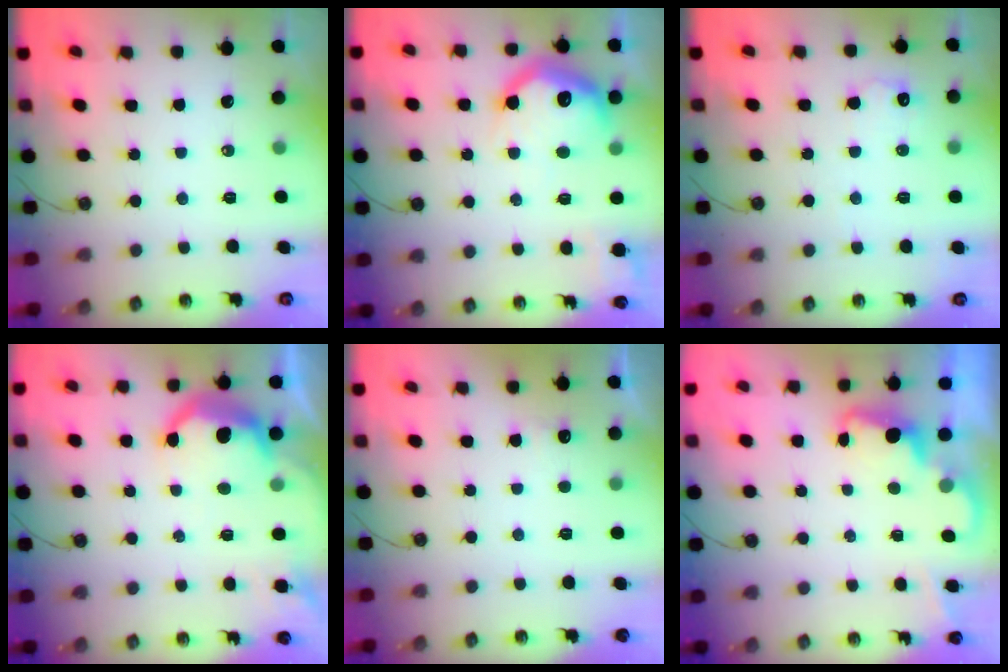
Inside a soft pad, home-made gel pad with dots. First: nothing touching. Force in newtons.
{"total": 17.0, "press": 17.0, "slide": 1.4}
{"total": 6.9, "press": 6.9, "slide": 0.4}
{"total": 10.4, "press": 10.4, "slide": 0.4}
{"total": 5.0, "press": 4.8, "slide": 1.2}
{"total": 2.4, "press": 2.4, "slide": 0.5}